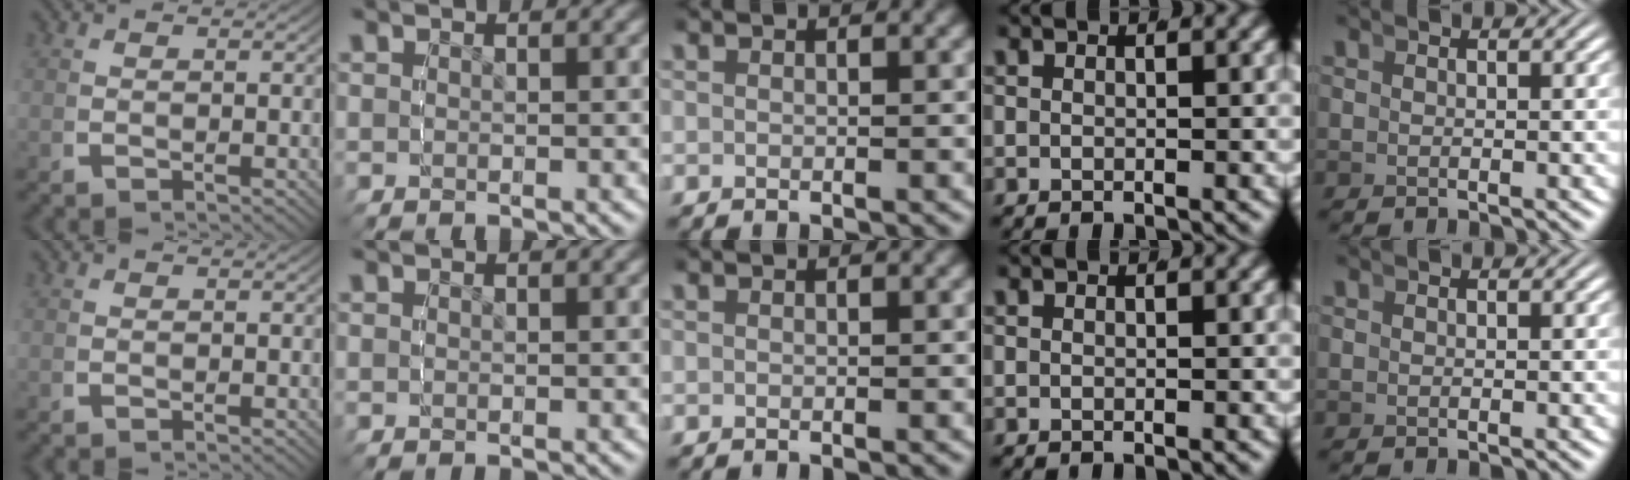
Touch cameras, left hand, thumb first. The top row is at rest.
{}